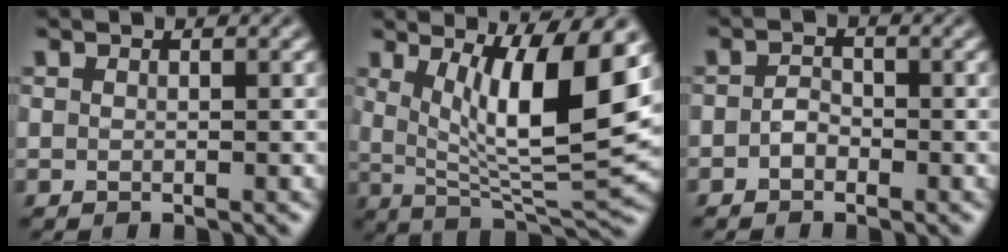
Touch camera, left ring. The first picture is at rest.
{"total": 10.6, "force": [2.8, 2.6, 9.9], "torque": [-0.155, -0.014, 0.052]}
{"total": 1.5, "force": [-0.6, 1.0, 0.9], "torque": [-0.018, 0.002, -0.014]}